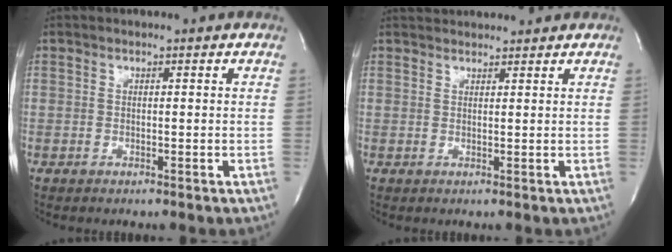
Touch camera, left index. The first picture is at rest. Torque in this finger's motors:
{"motor_torque": [0.00, -0.30, 0.06, 0.01]}